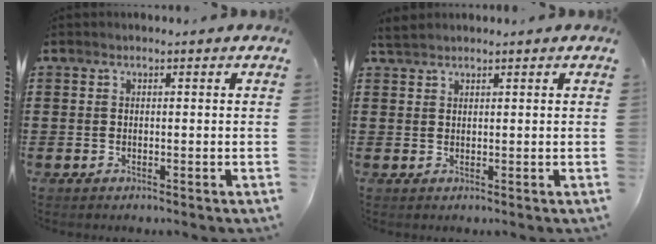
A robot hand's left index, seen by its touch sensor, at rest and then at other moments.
{"total": 1.6, "force": [1.5, 0.3, 0.5], "torque": [-0.013, 0.002, 0.028]}